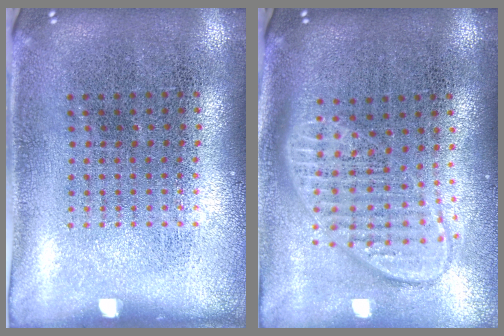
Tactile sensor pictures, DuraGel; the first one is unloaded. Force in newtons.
{"total": 1.9, "press": 1.5, "slide": 1.1}